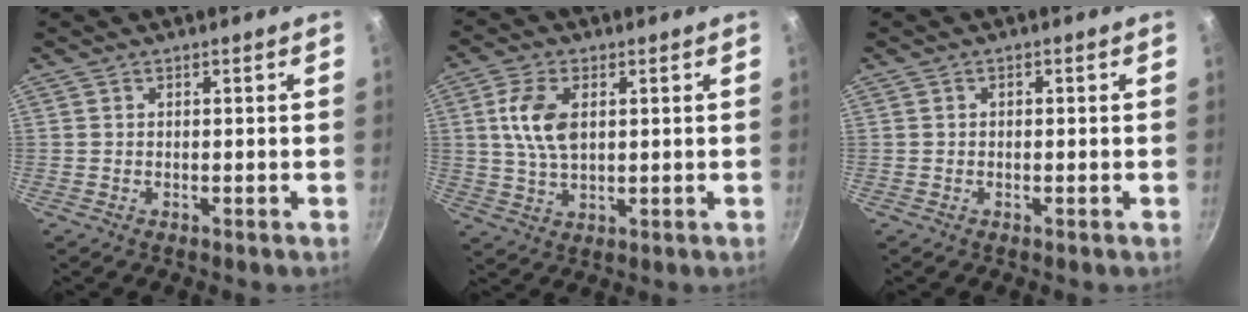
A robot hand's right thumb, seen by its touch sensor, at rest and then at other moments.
{"total": 8.6, "force": [1.8, 4.9, 6.9], "torque": [-0.127, -0.001, 0.034]}
{"total": 0.6, "force": [-0.1, 0.5, 0.3], "torque": [-0.005, 0.005, -0.002]}